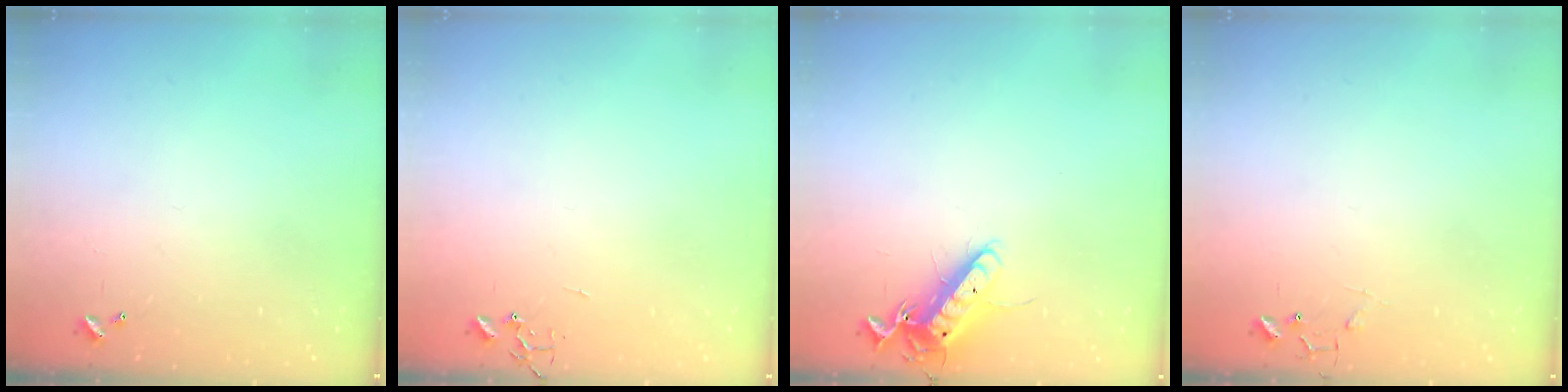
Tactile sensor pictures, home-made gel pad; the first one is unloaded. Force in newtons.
{"total": 0.0}
{"total": 12.5, "press": 12.5, "slide": 1.1}
{"total": 5.7, "press": 5.7, "slide": 0.2}